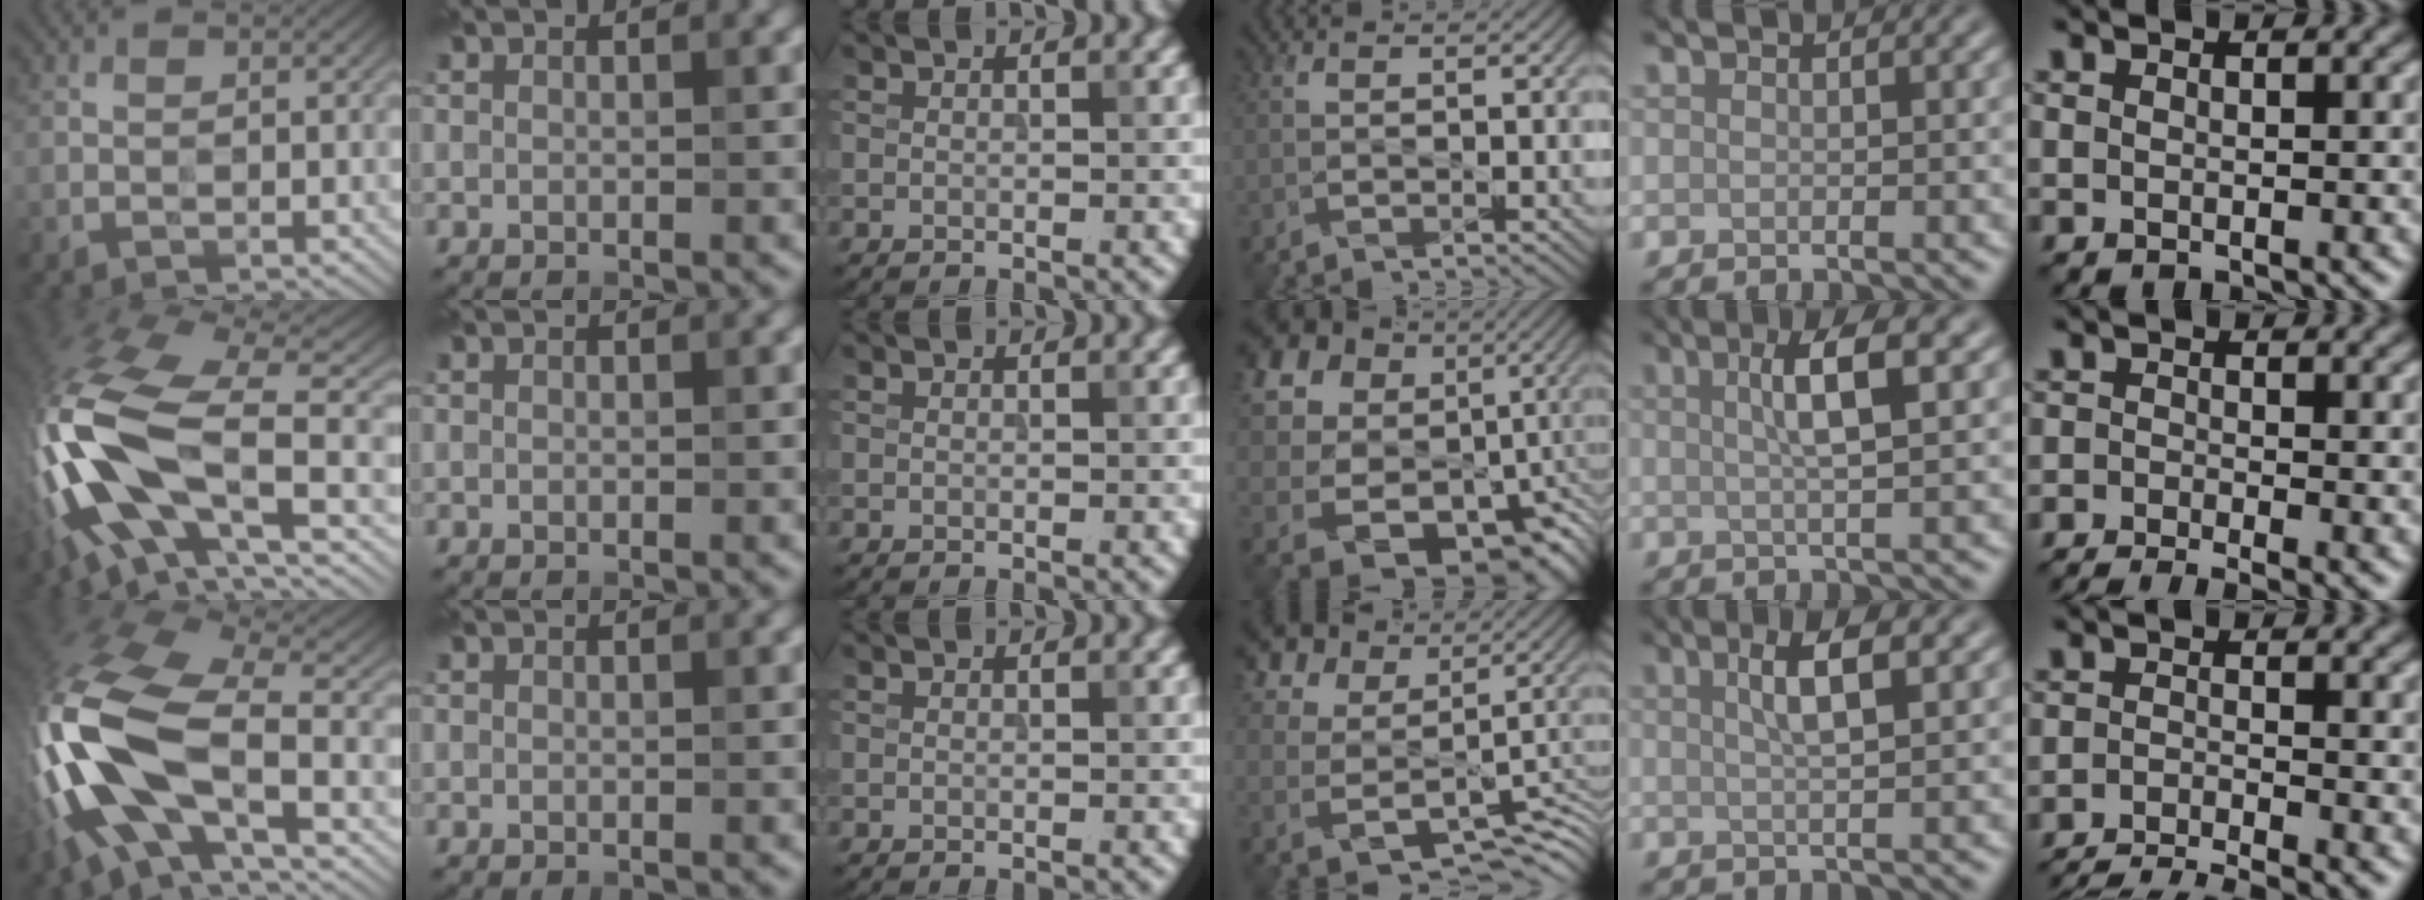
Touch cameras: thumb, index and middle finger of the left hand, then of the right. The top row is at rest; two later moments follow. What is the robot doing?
{"motion": "wipe", "object": "mirror"}